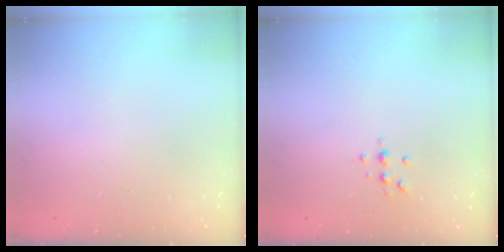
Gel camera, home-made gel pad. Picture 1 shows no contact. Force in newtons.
{"total": 4.9, "press": 4.9, "slide": 0.7}